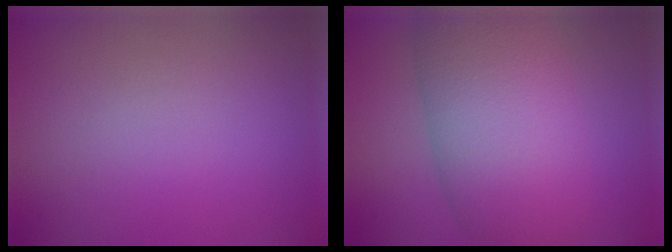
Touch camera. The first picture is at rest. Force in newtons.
{"total": 10.2, "press": 10.2, "slide": 0.6}